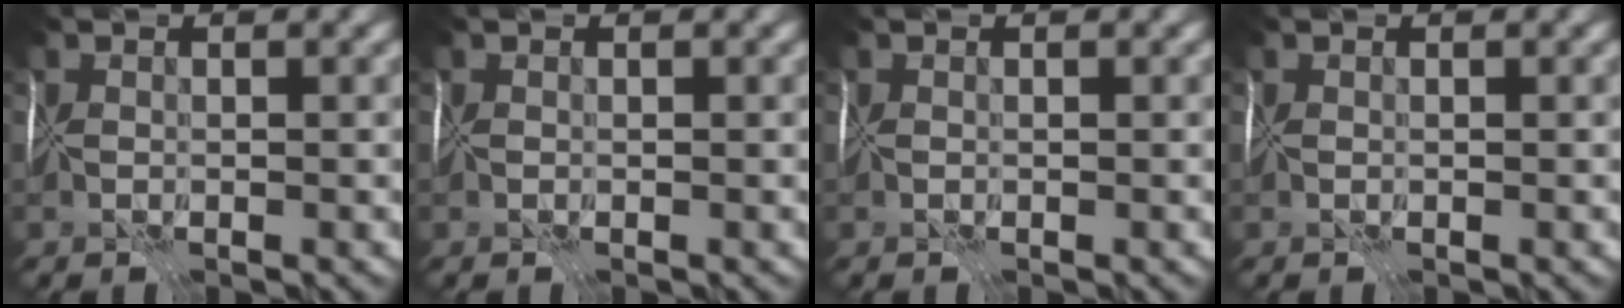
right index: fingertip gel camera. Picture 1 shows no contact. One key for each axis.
{"total": 0.0}
{"total": 0.0}
{"total": 0.0}